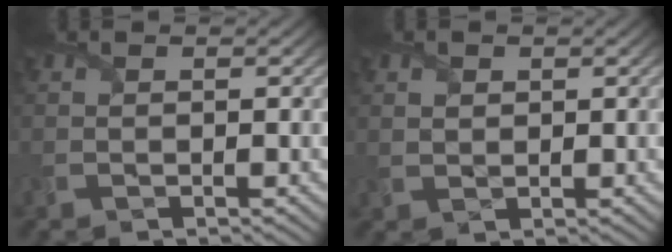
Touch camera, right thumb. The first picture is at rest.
{"total": 1.4, "force": [0.9, 0.9, 0.5], "torque": [-0.014, -0.001, 0.020]}